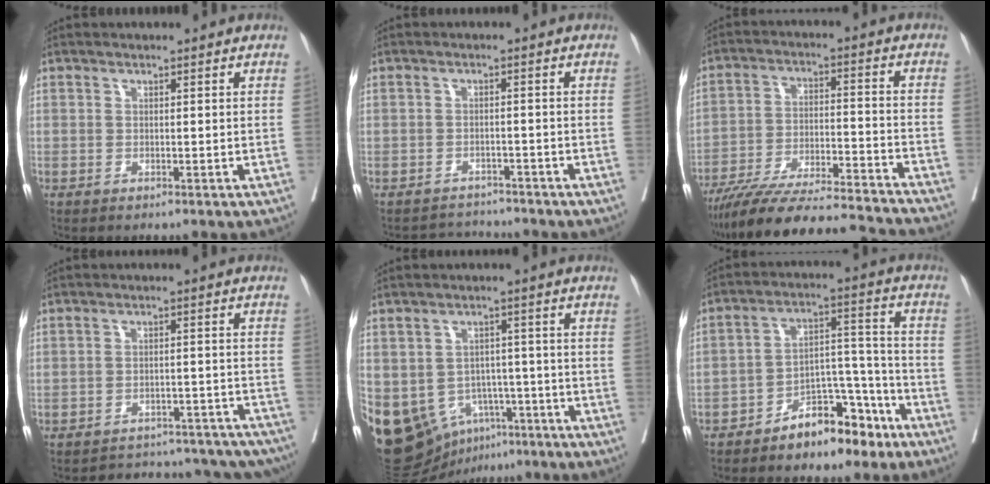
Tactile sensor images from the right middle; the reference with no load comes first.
{"total": 3.5, "force": [-3.2, 1.2, -0.9], "torque": [0.010, 0.006, -0.049]}
{"total": 21.4, "force": [-19.6, 0.6, 8.5], "torque": [-0.139, -0.021, -0.305]}
{"total": 22.3, "force": [-20.2, 6.4, 6.7], "torque": [-0.086, 0.010, -0.242]}
{"total": 19.0, "force": [-8.8, 14.1, 9.2], "torque": [-0.218, 0.009, -0.117]}
{"total": 10.9, "force": [-7.8, 4.9, 5.8], "torque": [-0.090, 0.035, -0.127]}